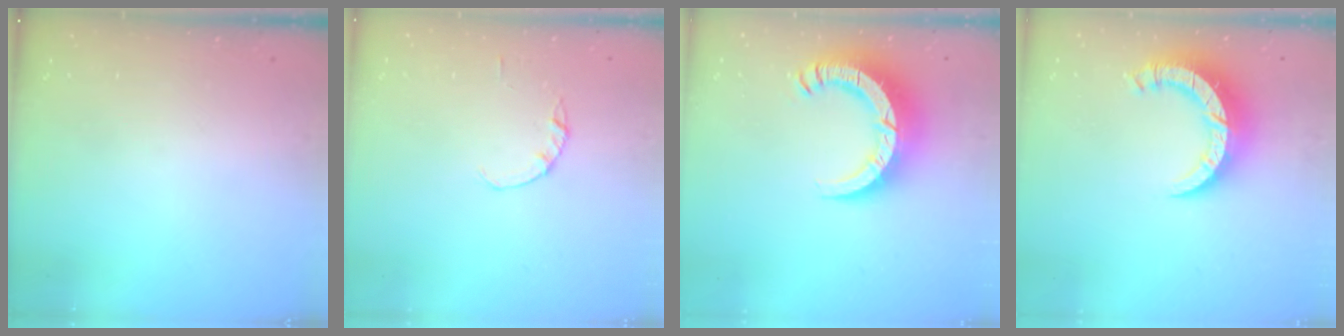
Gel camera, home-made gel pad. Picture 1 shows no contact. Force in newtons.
{"total": 1.4, "press": 1.3, "slide": 0.3}
{"total": 13.1, "press": 13.0, "slide": 1.4}
{"total": 10.0, "press": 9.9, "slide": 1.2}